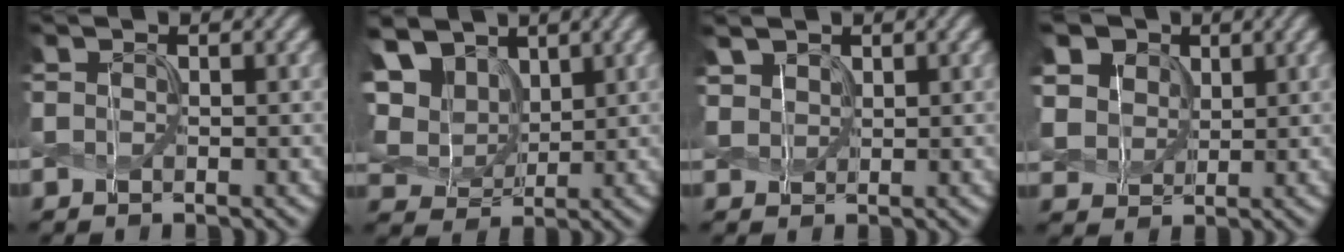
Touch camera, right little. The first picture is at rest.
{"total": 8.3, "force": [4.1, 5.6, 4.5], "torque": [-0.132, 0.017, 0.066]}
{"total": 2.5, "force": [1.8, 1.5, 0.9], "torque": [-0.033, -0.004, 0.049]}
{"total": 8.7, "force": [4.6, 6.4, 3.7], "torque": [-0.117, 0.018, 0.076]}